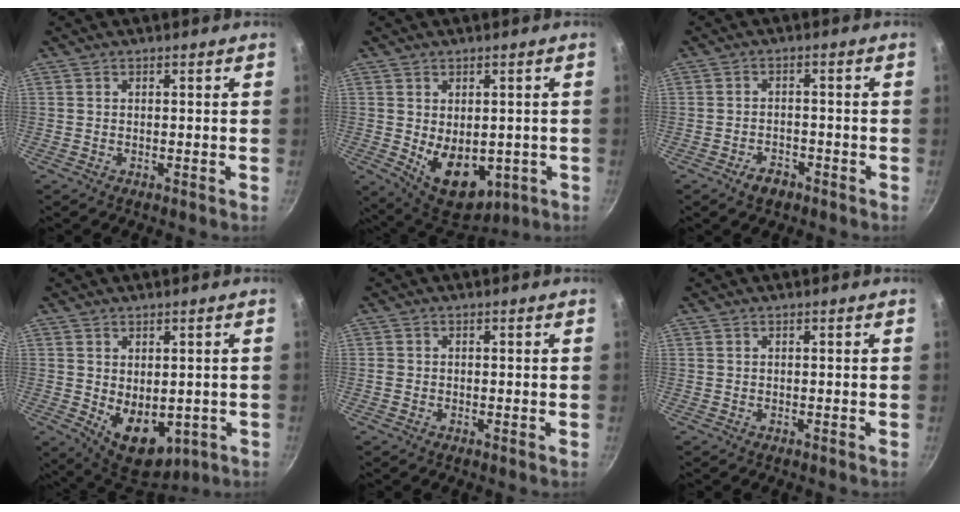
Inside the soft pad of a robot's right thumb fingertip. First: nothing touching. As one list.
[{"total": 12.2, "force": [-2.0, 8.0, 8.9], "torque": [-0.102, -0.017, -0.002]}, {"total": 3.7, "force": [-2.6, 2.1, 1.8], "torque": [-0.021, 0.021, -0.038]}, {"total": 10.5, "force": [-1.5, 7.0, 7.7], "torque": [-0.088, -0.018, 0.002]}, {"total": 0.9, "force": [-0.4, 0.8, 0.4], "torque": [-0.008, 0.001, -0.008]}, {"total": 0.0}]